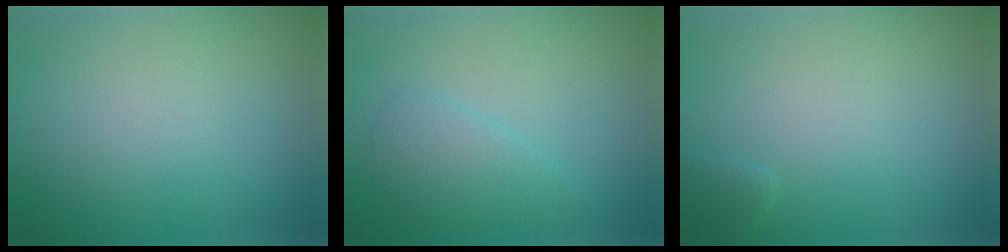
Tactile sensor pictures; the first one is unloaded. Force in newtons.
{"total": 2.7, "press": 2.7, "slide": 0.2}
{"total": 1.0, "press": 1.0, "slide": 0.1}